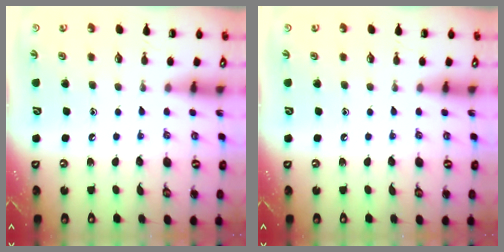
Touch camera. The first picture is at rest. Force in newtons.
{"total": 0.0}